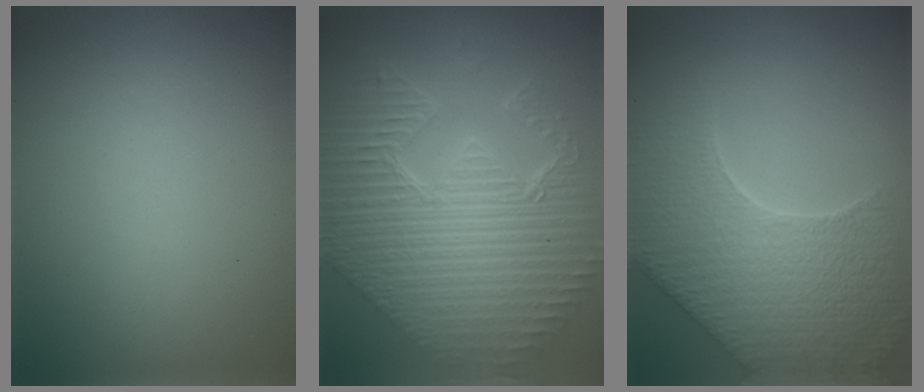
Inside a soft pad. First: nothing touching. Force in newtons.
{"total": 11.9, "press": 7.9, "slide": 9.0}
{"total": 8.6, "press": 6.4, "slide": 5.7}